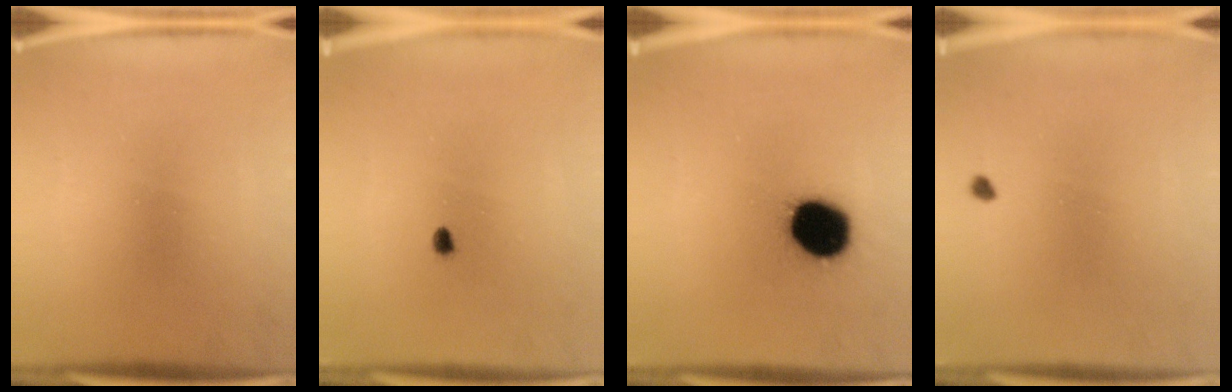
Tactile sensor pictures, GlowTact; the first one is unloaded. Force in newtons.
{"total": 1.3}
{"total": 16.3}
{"total": 0.7}